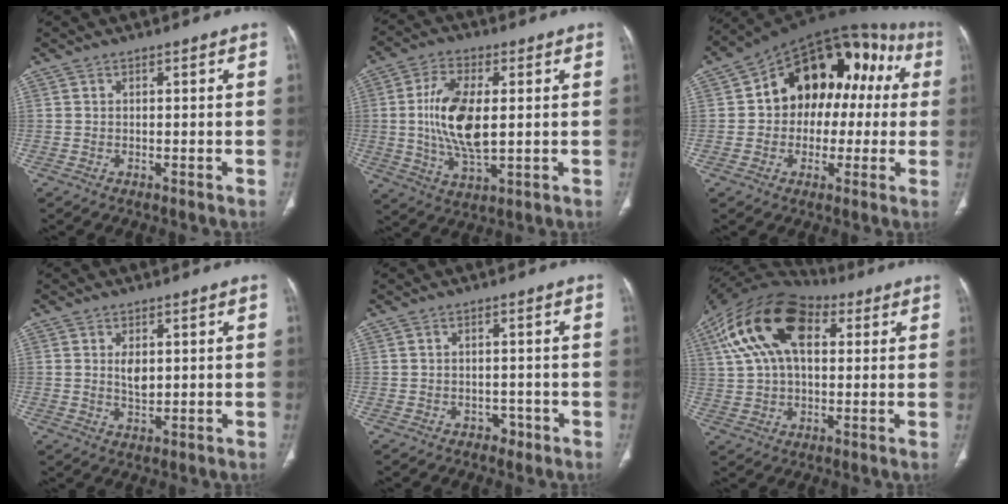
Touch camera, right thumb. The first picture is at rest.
{"total": 13.4, "force": [0.8, 6.2, 11.8], "torque": [-0.233, -0.009, 0.018]}
{"total": 20.0, "force": [1.9, 13.9, 14.2], "torque": [-0.143, 0.054, 0.021]}
{"total": 3.7, "force": [0.8, 2.1, 3.0], "torque": [-0.045, -0.009, 0.019]}
{"total": 2.1, "force": [-1.2, 1.6, 0.6], "torque": [0.000, 0.007, -0.014]}
{"total": 20.2, "force": [6.7, 11.5, 15.2], "torque": [-0.282, 0.025, 0.112]}